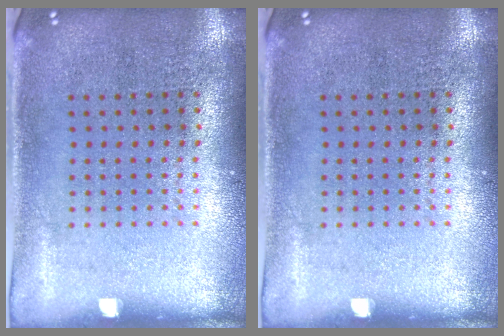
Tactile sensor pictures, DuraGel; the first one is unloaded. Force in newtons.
{"total": 0.0}